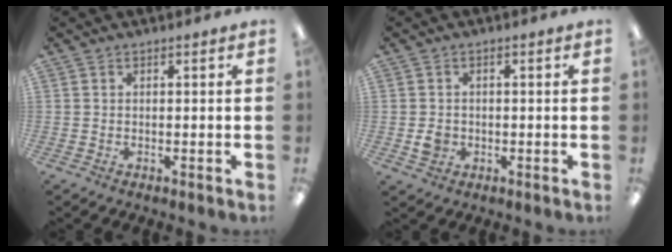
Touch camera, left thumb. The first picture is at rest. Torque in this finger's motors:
{"motor_torque": [-0.21, 0.29, 0.21, -0.01, -0.02]}